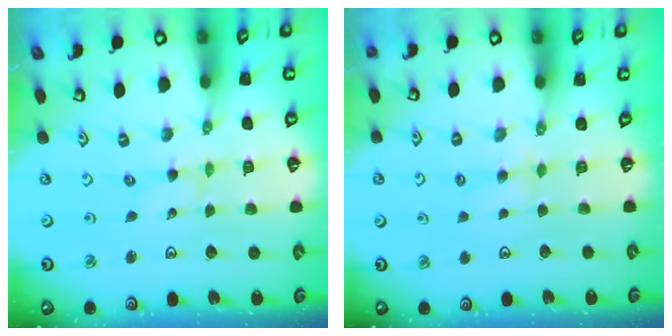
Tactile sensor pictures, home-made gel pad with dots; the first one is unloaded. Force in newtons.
{"total": 3.0, "press": 3.0, "slide": 0.6}